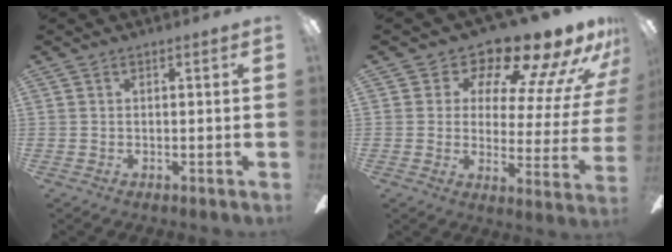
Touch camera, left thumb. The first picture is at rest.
{"total": 14.7, "force": [11.7, 4.7, 7.6], "torque": [-0.114, -0.101, 0.192]}